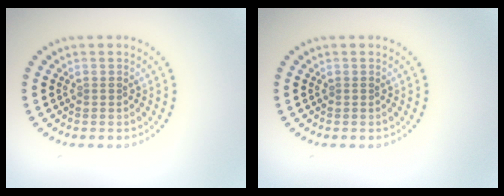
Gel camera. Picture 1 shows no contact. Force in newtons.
{"total": 0.0}